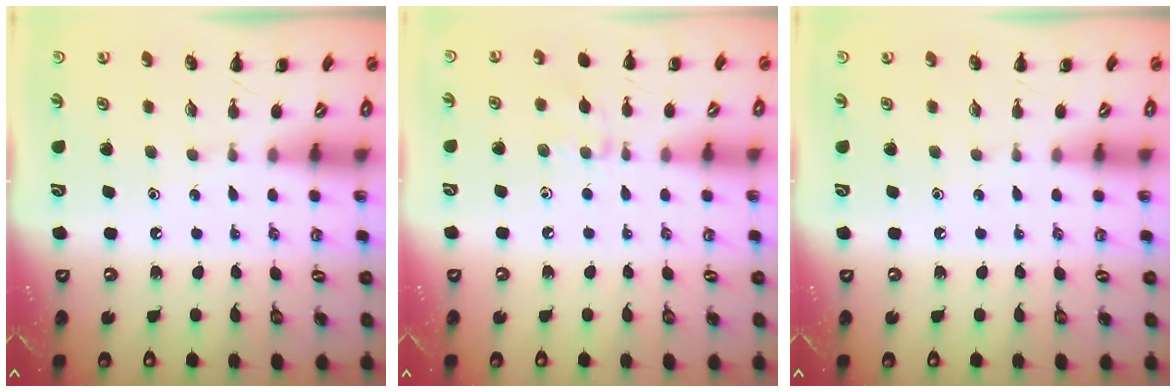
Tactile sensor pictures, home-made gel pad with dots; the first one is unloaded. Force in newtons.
{"total": 6.9, "press": 6.6, "slide": 1.9}
{"total": 0.0}